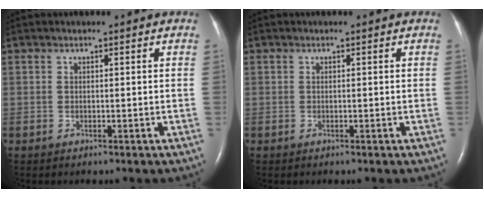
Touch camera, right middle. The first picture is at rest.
{"total": 0.0}